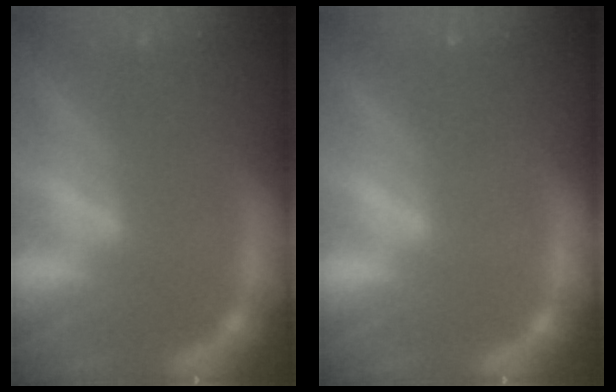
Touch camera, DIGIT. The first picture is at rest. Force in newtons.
{"total": 1.0}